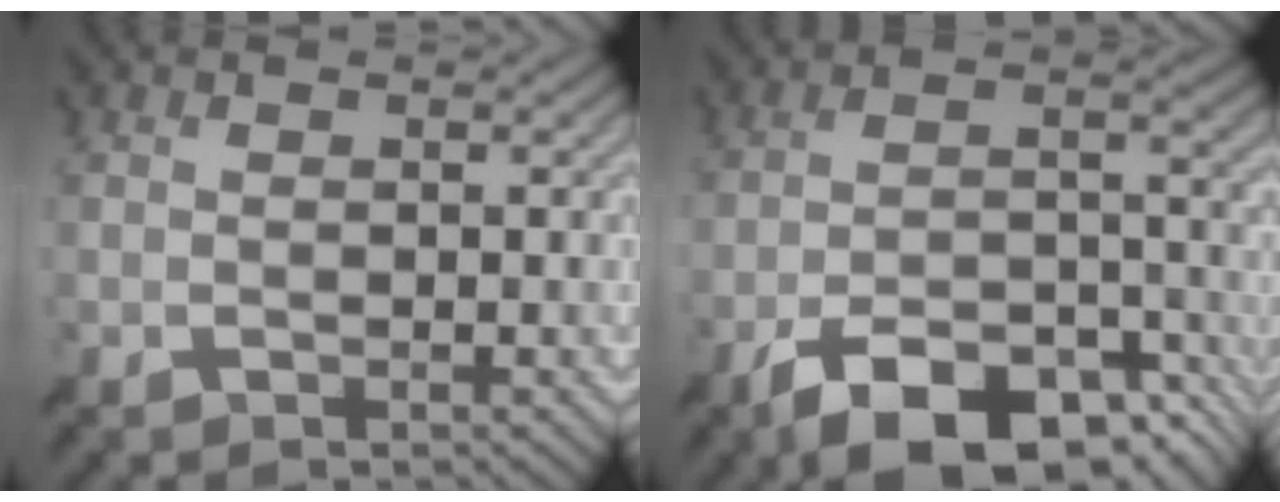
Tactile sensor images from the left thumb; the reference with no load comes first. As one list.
[{"total": 14.0, "force": [-9.5, 5.1, 9.0], "torque": [-0.159, -0.002, -0.166]}]